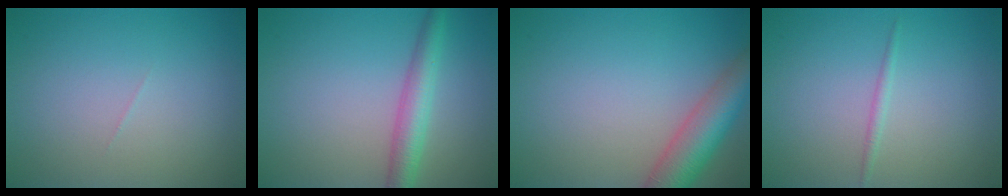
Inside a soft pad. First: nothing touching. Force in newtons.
{"total": 3.6, "press": 3.6, "slide": 0.2}
{"total": 6.0, "press": 6.0, "slide": 0.4}
{"total": 0.8, "press": 0.8, "slide": 0.0}